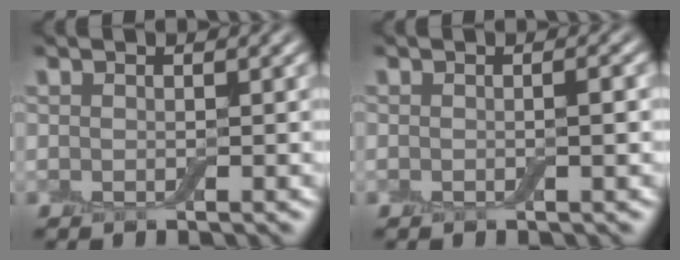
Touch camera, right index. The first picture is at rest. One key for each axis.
{"total": 1.0, "fx": -0.1, "fy": 0.1, "fz": 0.9, "tx": -0.014, "ty": 0.001, "tz": -0.002}